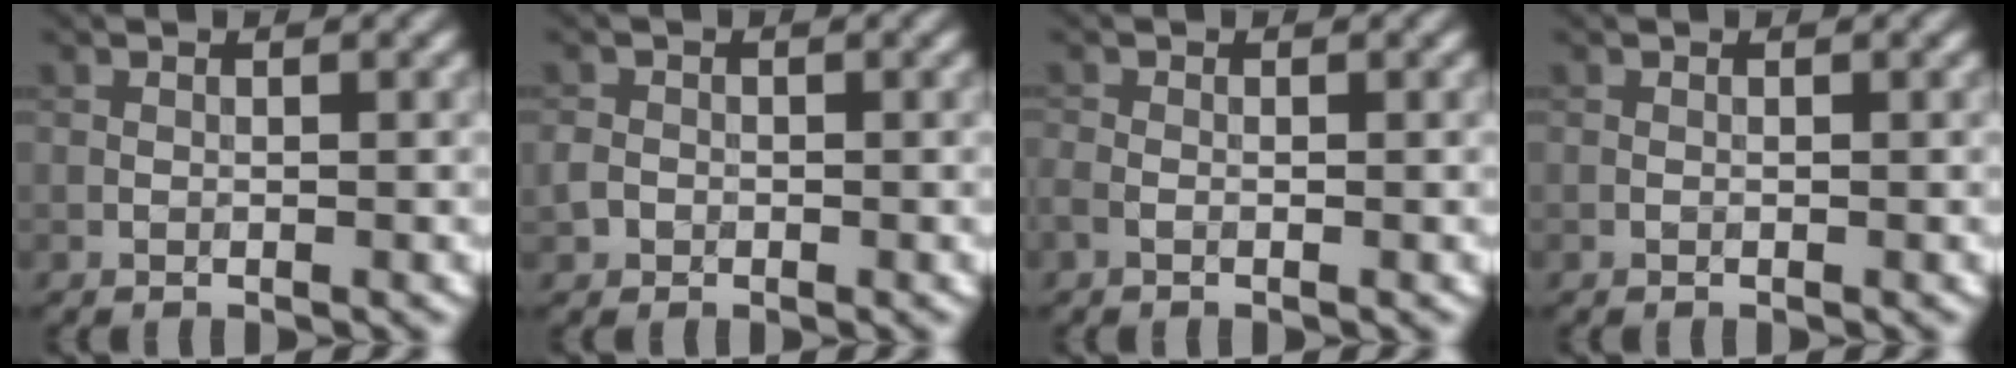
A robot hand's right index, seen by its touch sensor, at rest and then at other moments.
{"total": 1.2, "force": [-0.4, 1.1, 0.1], "torque": [-0.001, -0.002, -0.011]}
{"total": 0.6, "force": [-0.4, 0.3, 0.4], "torque": [-0.011, -0.003, -0.009]}
{"total": 0.0}